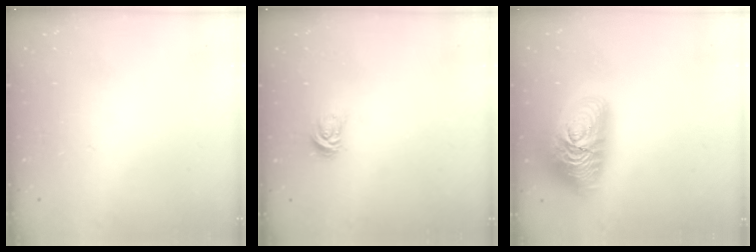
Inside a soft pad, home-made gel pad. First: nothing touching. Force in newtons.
{"total": 4.1, "press": 4.1, "slide": 0.6}
{"total": 20.7, "press": 20.7, "slide": 1.1}